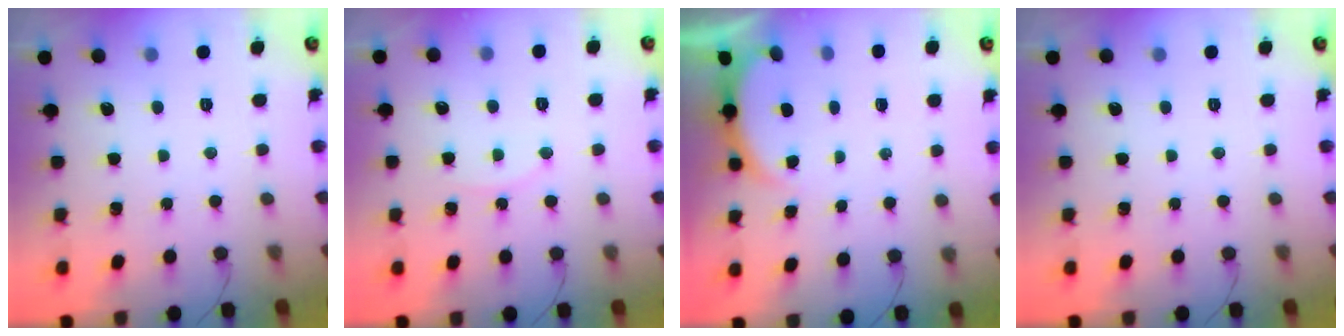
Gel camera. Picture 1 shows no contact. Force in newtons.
{"total": 5.9, "press": 5.9, "slide": 0.2}
{"total": 2.6, "press": 2.6, "slide": 0.6}
{"total": 0.0}